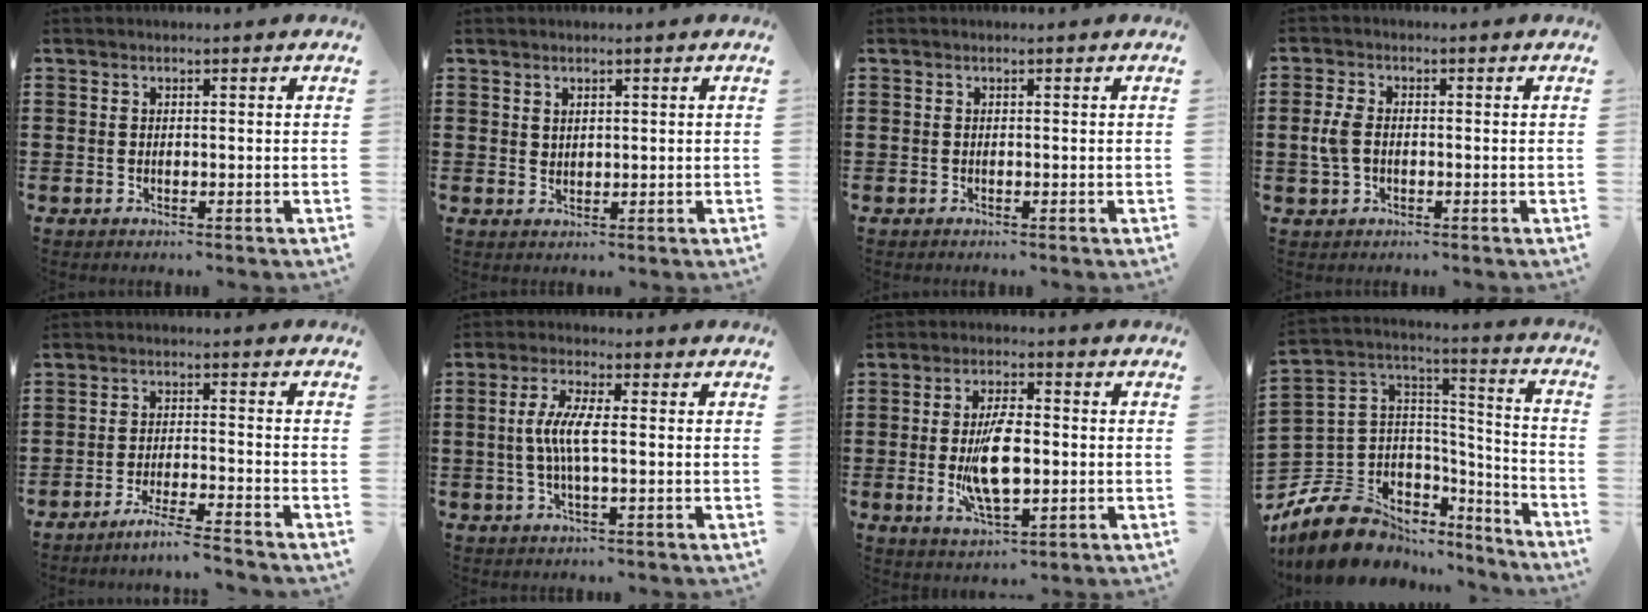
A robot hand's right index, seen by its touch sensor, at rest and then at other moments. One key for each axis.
{"total": 1.4, "fx": 1.2, "fy": 0.7, "fz": 0.2, "tx": -0.006, "ty": 0.002, "tz": 0.024}
{"total": 0.0}
{"total": 3.8, "fx": -0.3, "fy": 2.4, "fz": 2.9, "tx": -0.080, "ty": -0.001, "tz": -0.012}
{"total": 4.5, "fx": -4.1, "fy": -0.6, "fz": 1.7, "tx": -0.034, "ty": -0.010, "tz": -0.081}
{"total": 5.6, "fx": -0.4, "fy": 1.1, "fz": 5.4, "tx": -0.119, "ty": -0.007, "tz": -0.016}
{"total": 9.7, "fx": -1.0, "fy": 4.0, "fz": 8.8, "tx": -0.185, "ty": -0.005, "tz": -0.020}
{"total": 12.3, "fx": -8.2, "fy": 8.1, "fz": 4.3, "tx": -0.123, "ty": 0.017, "tz": -0.151}